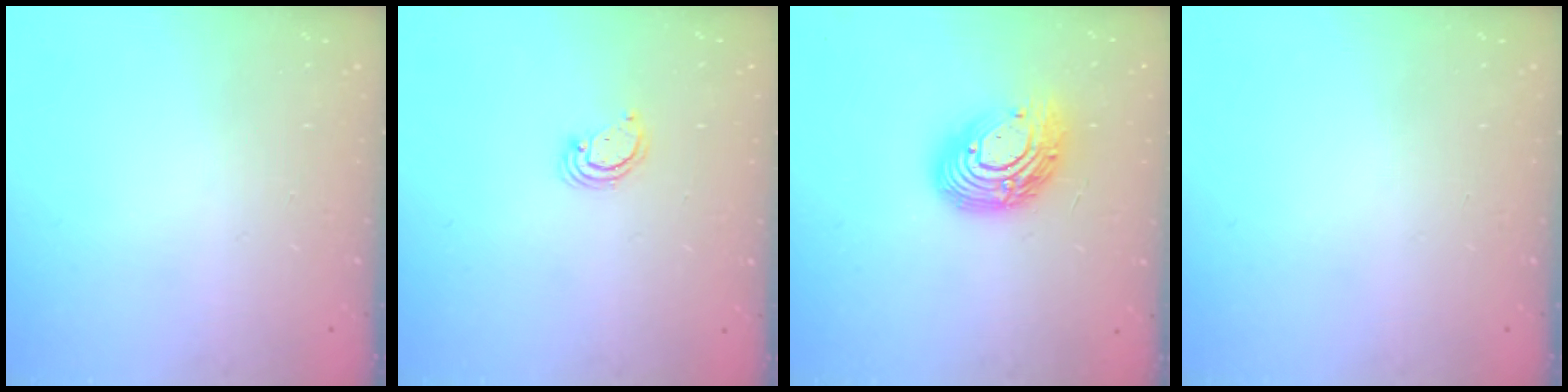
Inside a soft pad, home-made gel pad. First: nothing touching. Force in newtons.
{"total": 2.3, "press": 2.3, "slide": 0.1}
{"total": 13.9, "press": 13.9, "slide": 0.9}
{"total": 0.0}